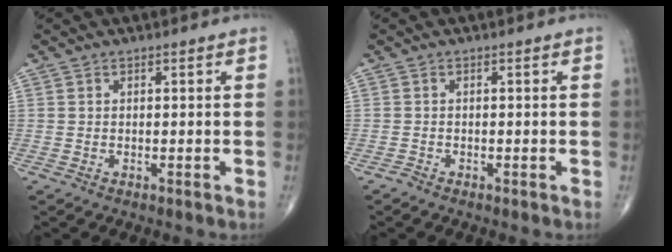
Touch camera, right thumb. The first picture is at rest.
{"total": 0.6, "force": [-0.5, 0.1, 0.1], "torque": [-0.002, -0.001, -0.016]}